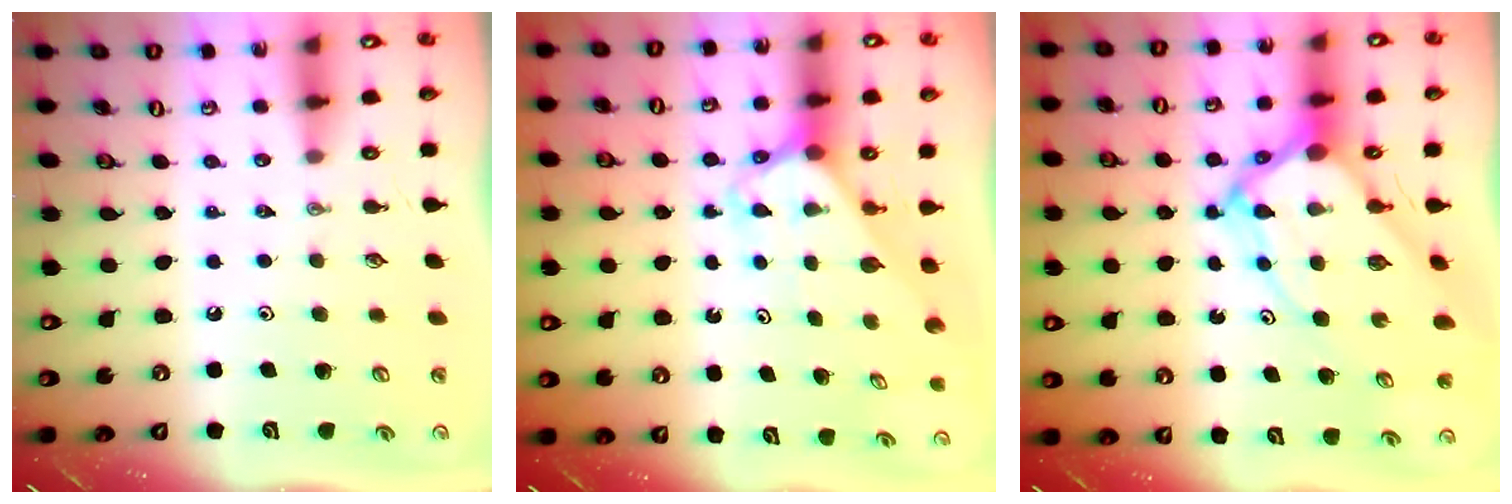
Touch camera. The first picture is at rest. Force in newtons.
{"total": 2.6, "press": 2.6, "slide": 0.2}
{"total": 10.8, "press": 10.7, "slide": 1.1}